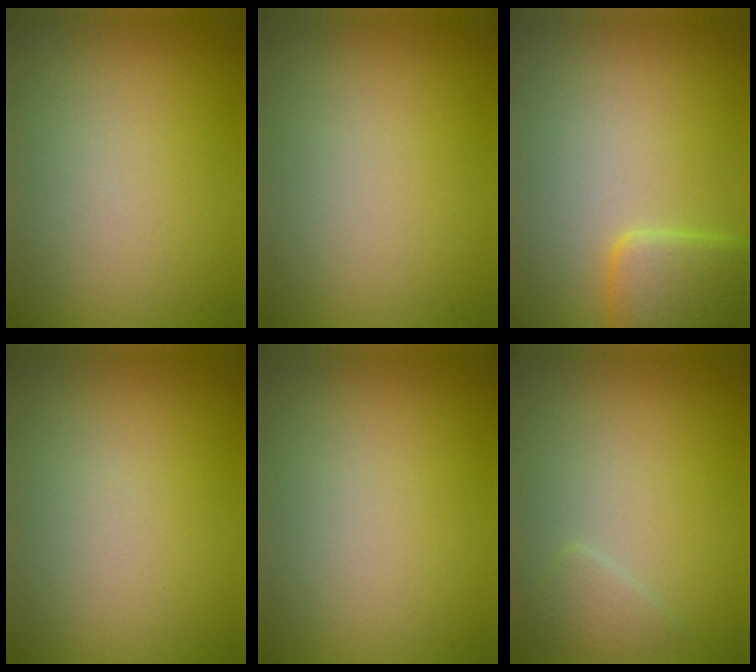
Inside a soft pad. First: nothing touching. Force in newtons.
{"total": 0.0}
{"total": 3.3, "press": 3.3, "slide": 0.2}
{"total": 0.0}
{"total": 0.0}
{"total": 1.3, "press": 1.3, "slide": 0.0}